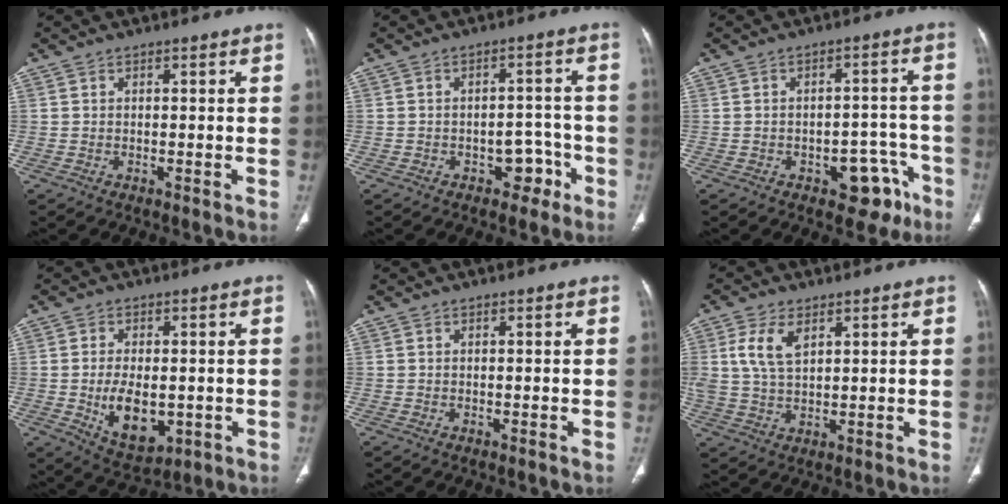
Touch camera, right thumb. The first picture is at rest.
{"total": 5.3, "force": [-2.8, 3.6, 2.6], "torque": [-0.003, 0.038, -0.035]}
{"total": 8.9, "force": [-4.7, 5.2, 5.5], "torque": [-0.028, 0.043, -0.053]}
{"total": 10.0, "force": [-1.6, 5.8, 8.0], "torque": [-0.118, -0.009, -0.011]}
{"total": 0.0}
{"total": 6.9, "force": [2.8, 3.7, 5.2], "torque": [-0.109, -0.005, 0.059]}